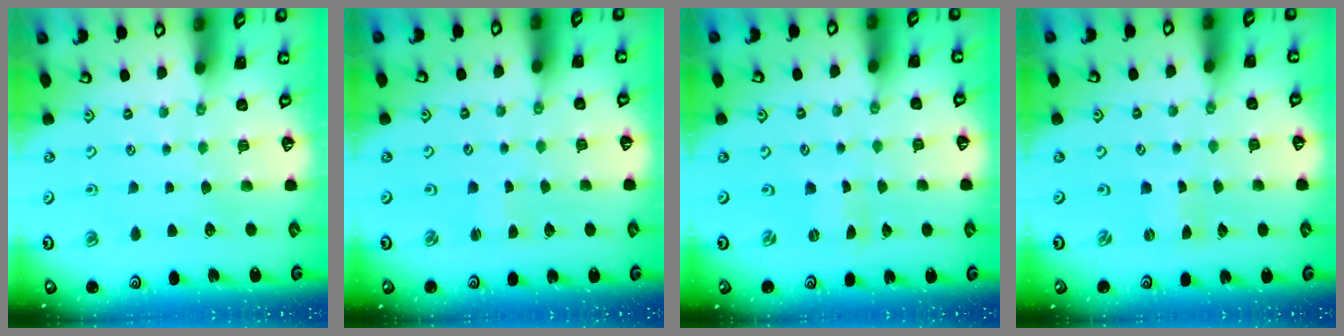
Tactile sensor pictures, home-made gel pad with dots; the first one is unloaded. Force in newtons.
{"total": 0.7, "press": 0.7, "slide": 0.1}
{"total": 0.0}
{"total": 0.0}